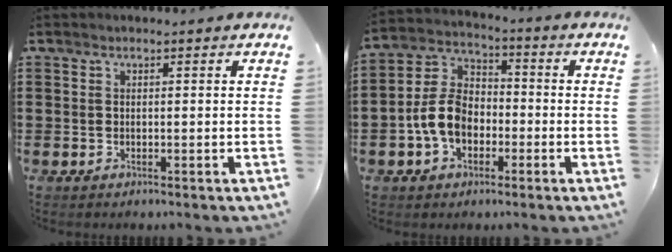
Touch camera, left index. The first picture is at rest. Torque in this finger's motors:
{"motor_torque": [1.47, 0.67, 0.47, 0.12]}